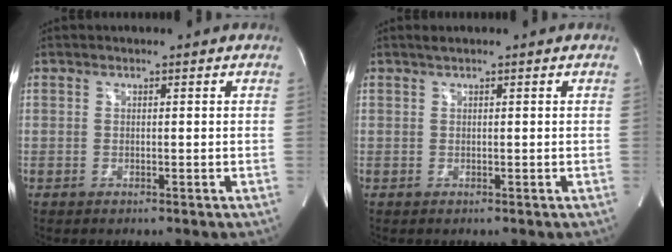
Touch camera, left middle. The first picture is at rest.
{"total": 0.6, "force": [0.5, -0.1, 0.4], "torque": [-0.013, 0.009, 0.012]}